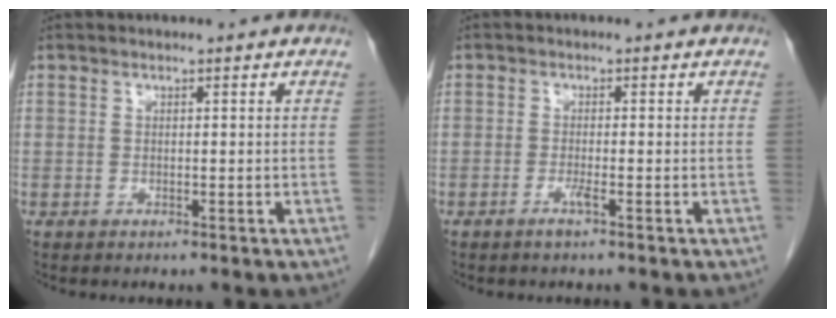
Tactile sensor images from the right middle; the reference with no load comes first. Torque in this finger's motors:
{"motor_torque": [-0.06, 0.08, 0.06, 0.00]}